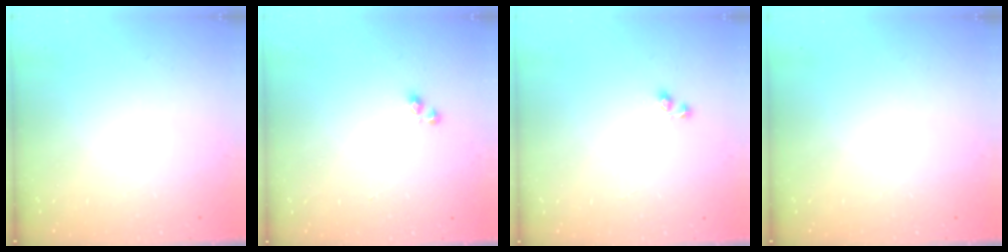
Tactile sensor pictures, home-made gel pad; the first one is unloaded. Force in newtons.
{"total": 3.7, "press": 3.6, "slide": 0.6}
{"total": 2.0, "press": 1.7, "slide": 1.0}
{"total": 0.0}